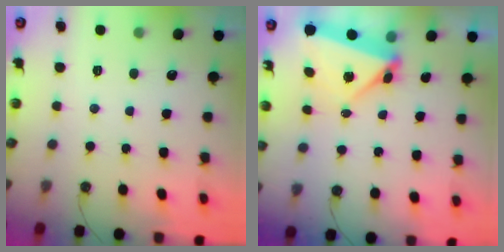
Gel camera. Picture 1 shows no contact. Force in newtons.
{"total": 5.6, "press": 5.0, "slide": 2.5}